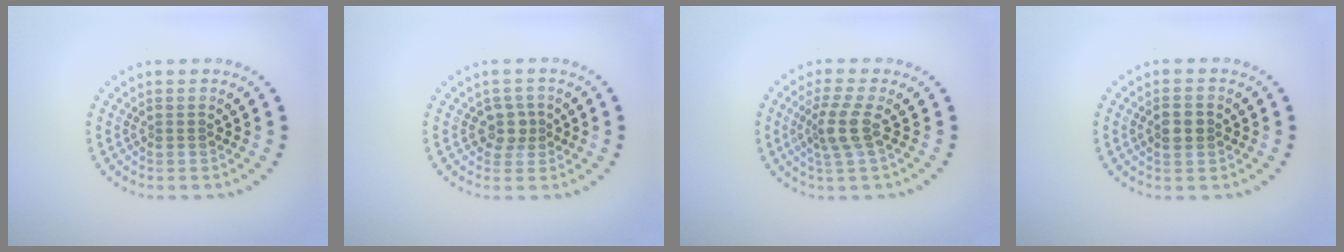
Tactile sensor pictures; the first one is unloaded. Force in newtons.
{"total": 1.9, "press": 1.5, "slide": 1.2}
{"total": 3.0, "press": 2.3, "slide": 1.9}
{"total": 2.1, "press": 2.1, "slide": 0.0}